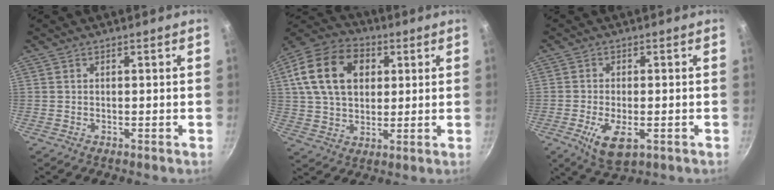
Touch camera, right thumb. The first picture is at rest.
{"total": 17.2, "force": [4.7, 12.2, 11.1], "torque": [-0.181, 0.010, 0.071]}
{"total": 7.7, "force": [-2.6, 3.5, 6.4], "torque": [-0.116, -0.008, -0.041]}